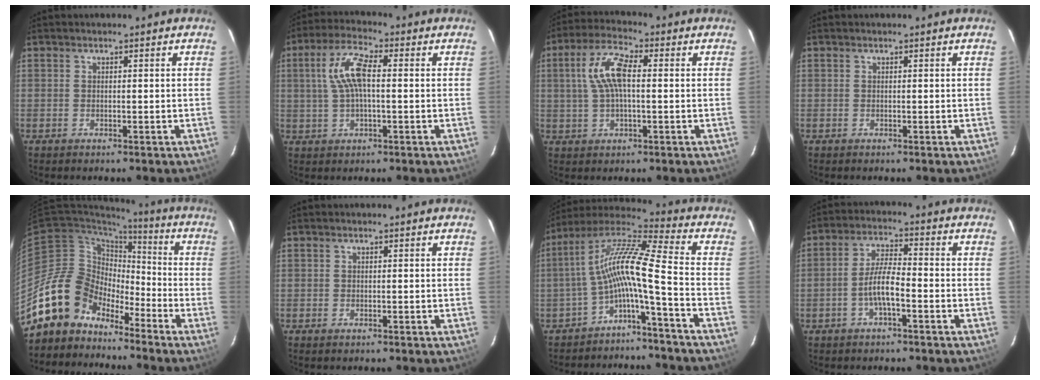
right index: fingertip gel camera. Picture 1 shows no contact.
{"total": 8.1, "force": [0.8, 3.0, 7.5], "torque": [-0.154, 0.017, 0.018]}
{"total": 8.5, "force": [0.9, 3.4, 7.8], "torque": [-0.161, 0.019, 0.019]}
{"total": 0.0}
{"total": 13.7, "force": [-10.6, 8.2, 2.6], "torque": [-0.059, 0.030, -0.195]}
{"total": 0.5, "force": [-0.4, 0.3, 0.1], "torque": [-0.002, -0.004, -0.008]}
{"total": 11.7, "force": [-4.0, -0.2, 11.0], "torque": [-0.211, 0.013, -0.085]}
{"total": 5.8, "force": [-2.4, 1.2, 5.1], "torque": [-0.106, 0.007, -0.045]}